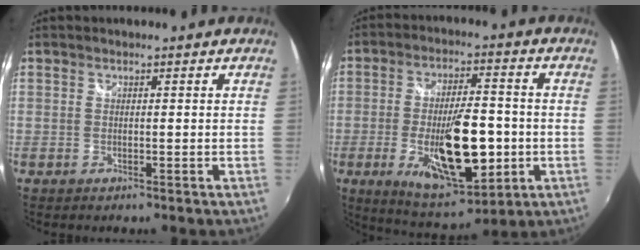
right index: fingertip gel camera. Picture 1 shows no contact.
{"total": 18.2, "force": [-4.4, 6.9, 16.3], "torque": [-0.289, -0.020, -0.053]}